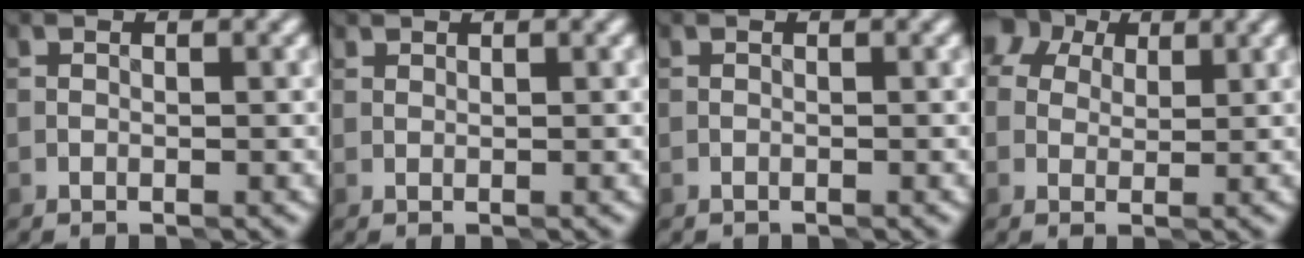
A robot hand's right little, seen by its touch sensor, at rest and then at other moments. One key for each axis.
{"total": 0.0}
{"total": 0.0}
{"total": 4.4, "fx": 2.0, "fy": 3.4, "fz": 2.0, "tx": -0.026, "ty": 0.024, "tz": 0.005}